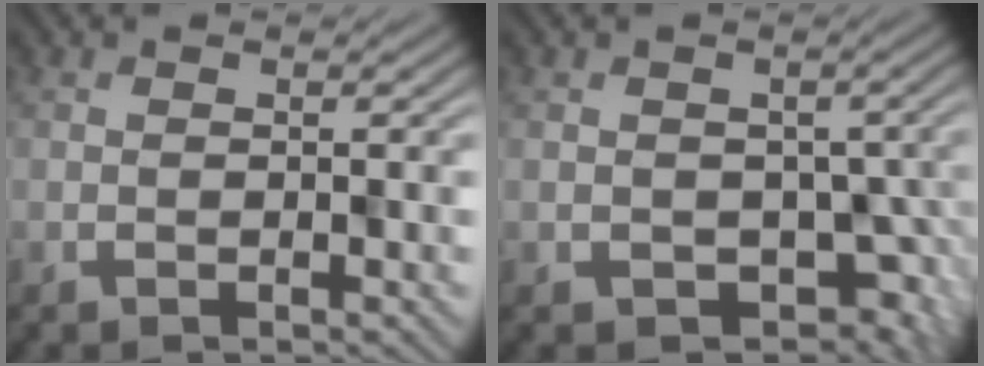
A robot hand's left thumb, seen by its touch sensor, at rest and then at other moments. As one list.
[{"total": 6.0, "force": [-2.5, 4.6, 2.9], "torque": [-0.026, -0.010, -0.014]}]